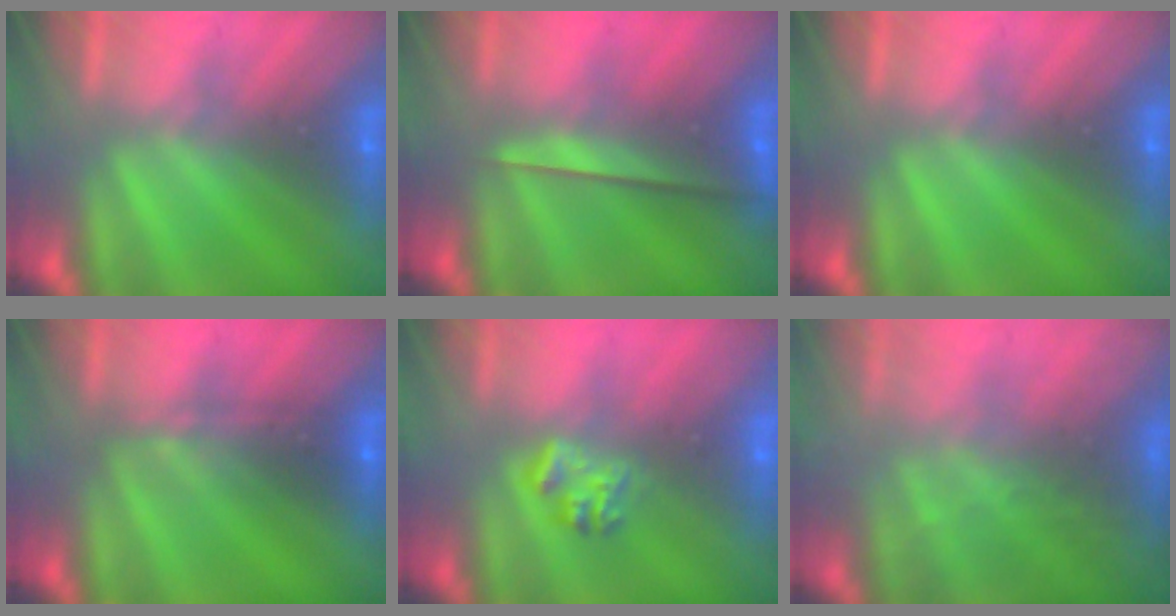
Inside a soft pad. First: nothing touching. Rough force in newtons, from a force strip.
{"total": 2.3}
{"total": 0.0}
{"total": 2.4}
{"total": 2.3}
{"total": 8.3}